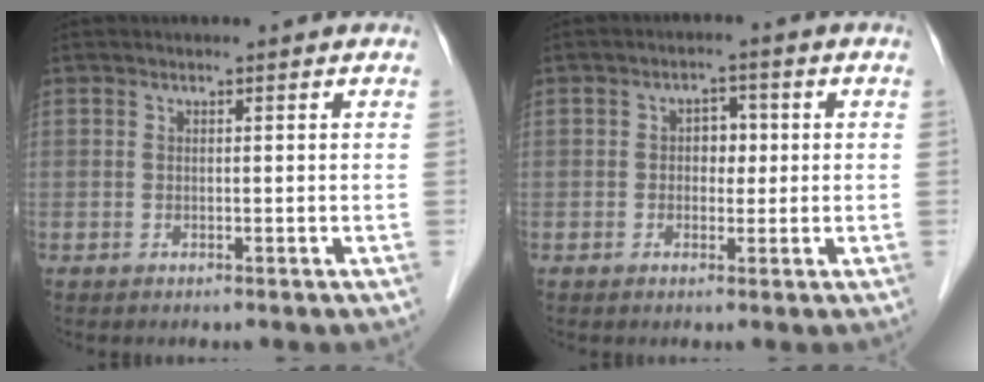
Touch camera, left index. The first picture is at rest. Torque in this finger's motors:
{"motor_torque": [-0.04, -0.16, 0.14, 0.03]}